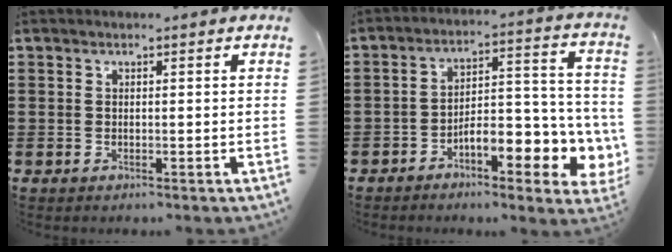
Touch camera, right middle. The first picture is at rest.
{"total": 8.2, "force": [-4.0, 3.1, 6.5], "torque": [-0.093, -0.012, -0.072]}